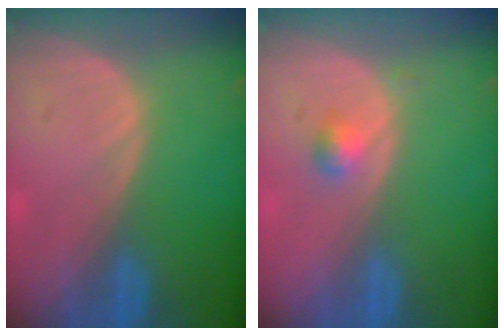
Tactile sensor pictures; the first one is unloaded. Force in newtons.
{"total": 2.0, "press": 1.8, "slide": 0.8}